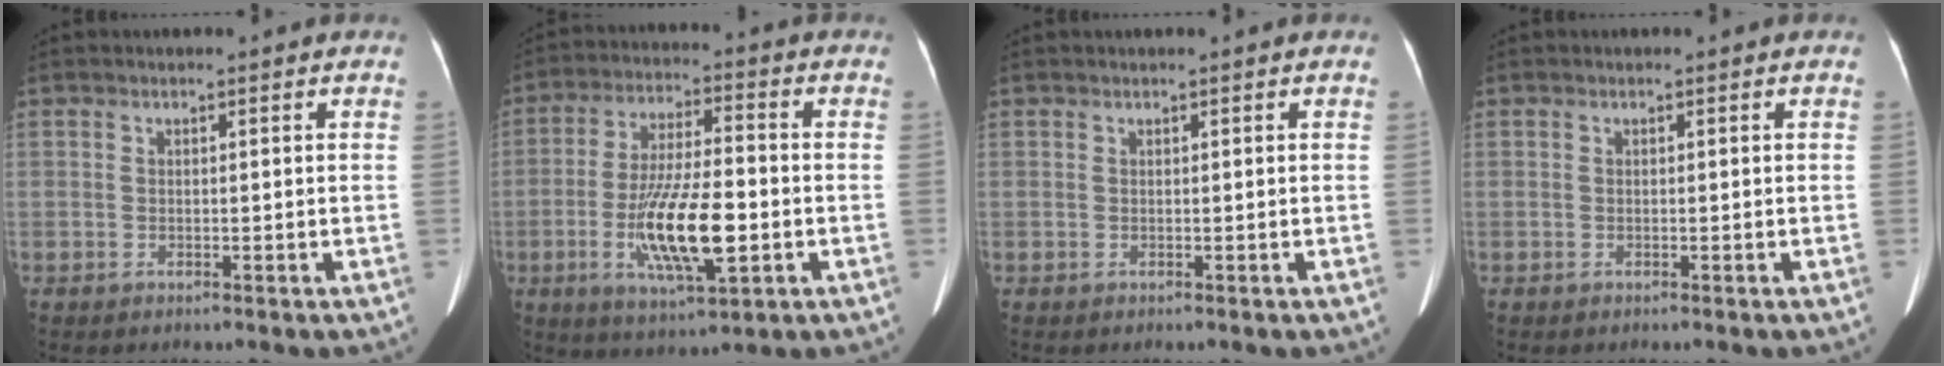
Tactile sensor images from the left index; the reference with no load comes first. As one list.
[{"total": 13.3, "force": [-3.3, 3.0, 12.5], "torque": [-0.240, -0.012, -0.054]}, {"total": 0.0}, {"total": 0.0}]